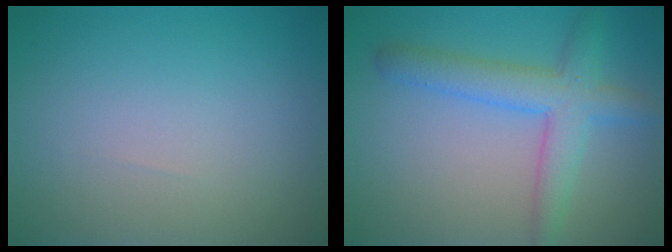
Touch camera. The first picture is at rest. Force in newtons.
{"total": 4.6, "press": 4.6, "slide": 0.1}